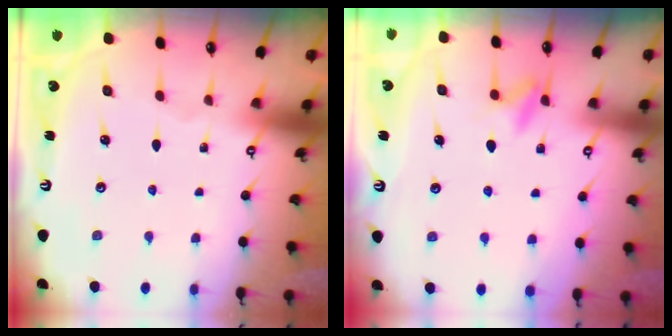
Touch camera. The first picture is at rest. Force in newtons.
{"total": 6.2, "press": 6.1, "slide": 0.8}